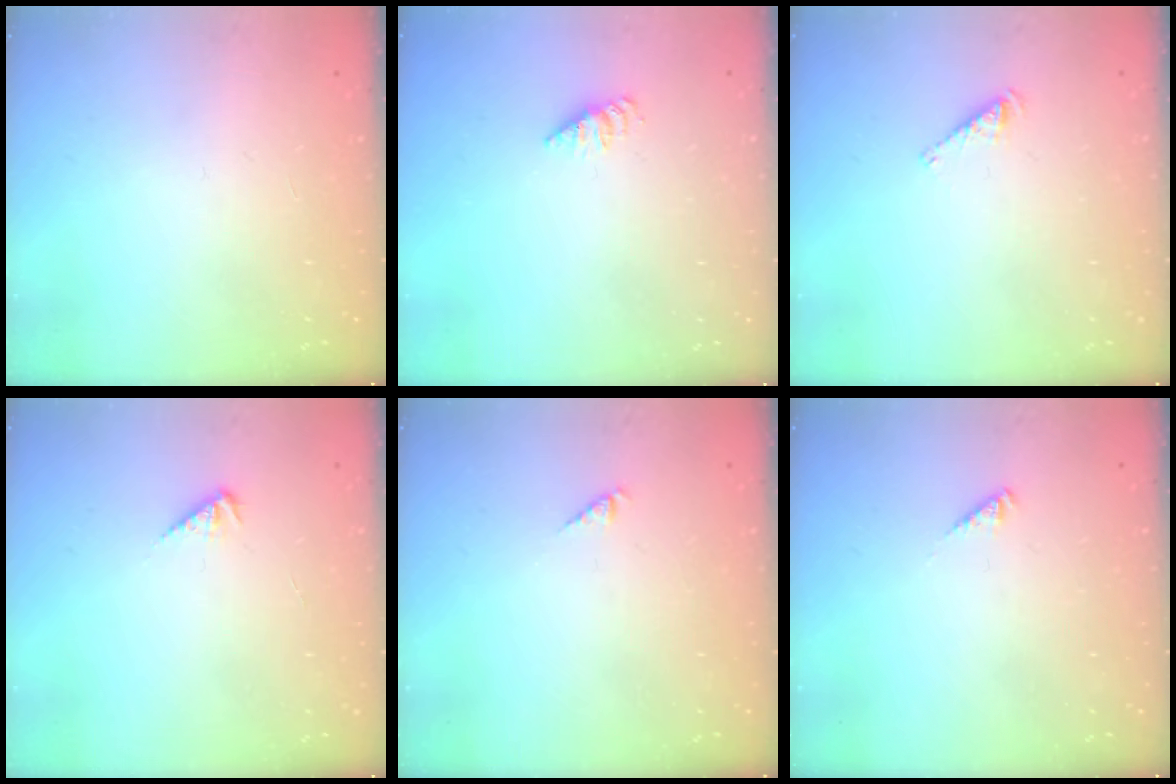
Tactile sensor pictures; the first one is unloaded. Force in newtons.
{"total": 2.6, "press": 2.6, "slide": 0.4}
{"total": 2.8, "press": 2.8, "slide": 0.5}
{"total": 2.3, "press": 2.3, "slide": 0.2}
{"total": 2.6, "press": 2.6, "slide": 0.4}
{"total": 1.7, "press": 1.7, "slide": 0.4}